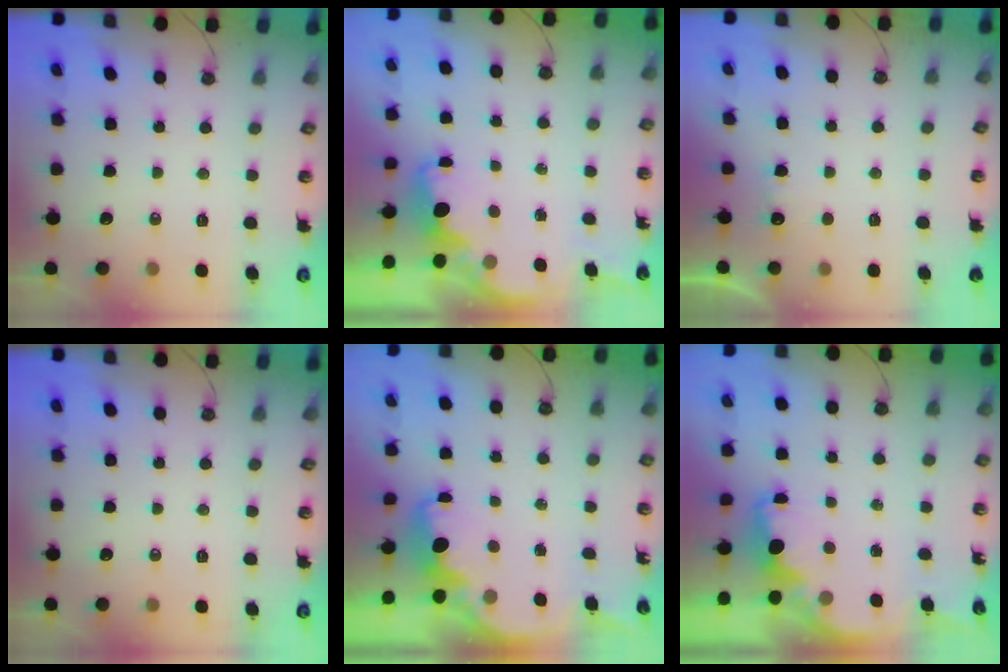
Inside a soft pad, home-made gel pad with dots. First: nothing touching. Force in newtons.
{"total": 1.8, "press": 1.7, "slide": 0.7}
{"total": 5.5, "press": 5.4, "slide": 1.0}
{"total": 0.0}
{"total": 2.9, "press": 2.9, "slide": 0.6}
{"total": 2.4, "press": 2.3, "slide": 0.8}